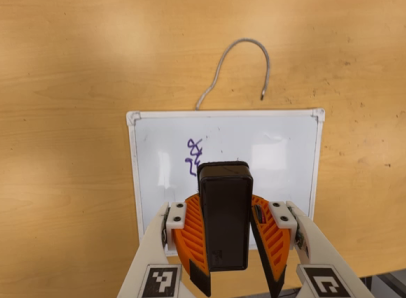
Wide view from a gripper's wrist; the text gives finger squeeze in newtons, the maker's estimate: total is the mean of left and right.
{"total": 9.8, "left": 9.9, "right": 9.7}